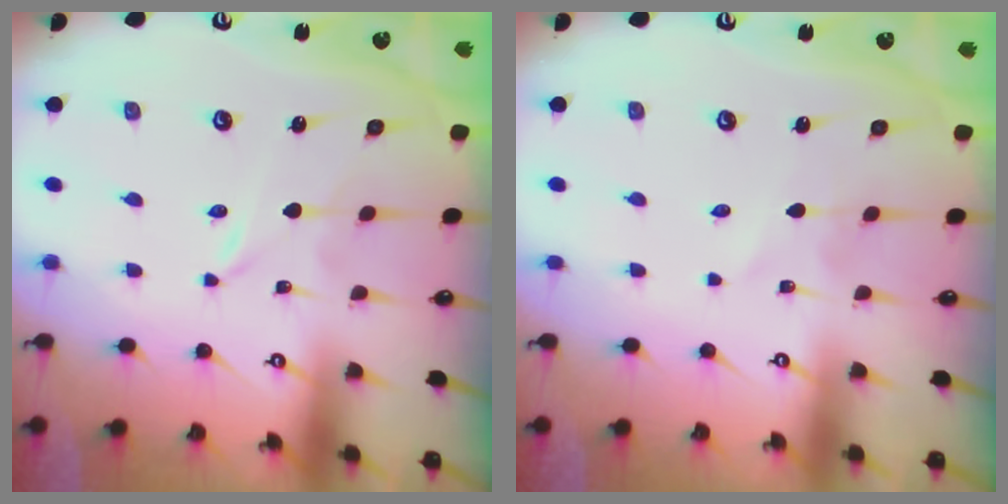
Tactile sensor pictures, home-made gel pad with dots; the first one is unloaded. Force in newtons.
{"total": 1.8, "press": 1.7, "slide": 0.2}